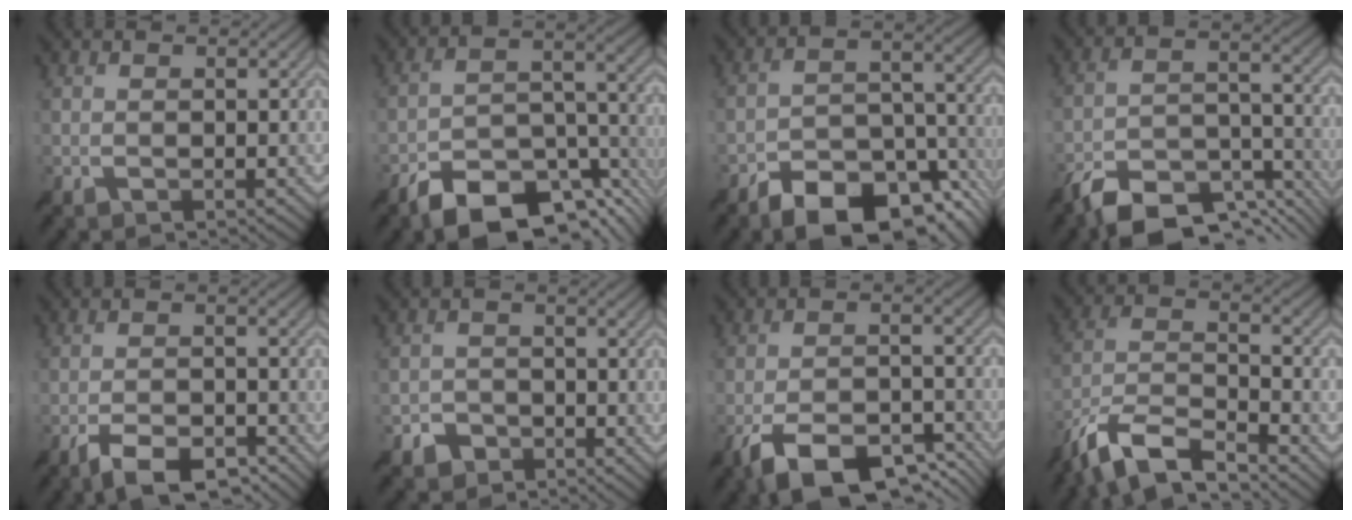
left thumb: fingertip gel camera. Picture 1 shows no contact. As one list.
[{"total": 12.5, "force": [-8.6, 4.6, 7.8], "torque": [-0.128, -0.002, -0.163]}, {"total": 12.6, "force": [-8.6, 5.2, 7.6], "torque": [-0.122, -0.001, -0.153]}, {"total": 12.4, "force": [-9.5, 4.4, 6.6], "torque": [-0.124, -0.004, -0.169]}, {"total": 7.4, "force": [-5.0, 2.3, 4.9], "torque": [-0.089, 0.000, -0.086]}, {"total": 2.5, "force": [-1.5, 1.9, 0.6], "torque": [-0.004, 0.003, -0.035]}, {"total": 11.9, "force": [-7.7, 4.3, 8.0], "torque": [-0.145, -0.006, -0.138]}, {"total": 11.4, "force": [-8.8, 3.0, 6.6], "torque": [-0.143, -0.004, -0.179]}]